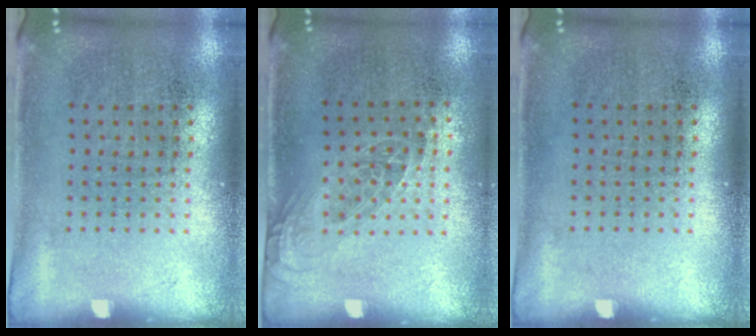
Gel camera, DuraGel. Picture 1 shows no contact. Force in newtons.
{"total": 1.1, "press": 0.9, "slide": 0.5}
{"total": 0.0}